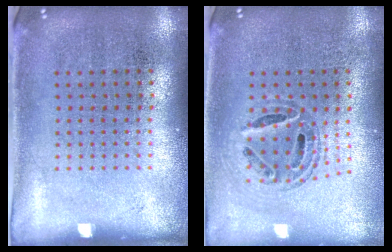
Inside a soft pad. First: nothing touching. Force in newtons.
{"total": 0.8, "press": 0.8, "slide": 0.1}